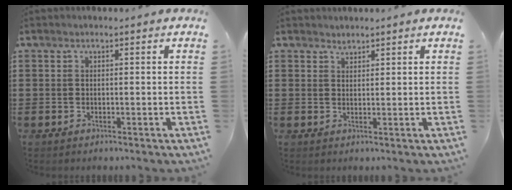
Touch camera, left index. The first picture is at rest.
{"total": 1.1, "force": [1.1, 0.1, -0.2], "torque": [0.001, -0.002, 0.023]}